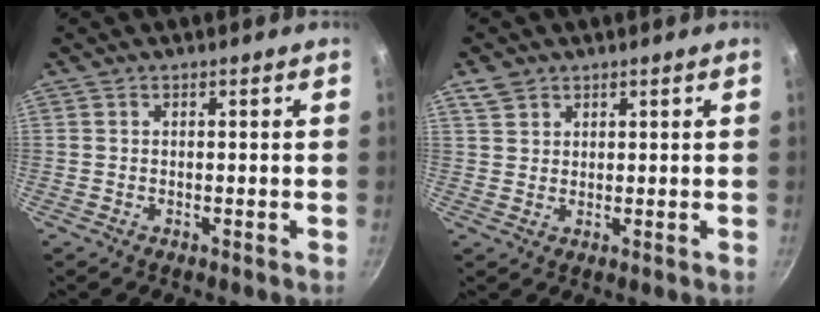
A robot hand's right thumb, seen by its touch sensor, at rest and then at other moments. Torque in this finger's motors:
{"motor_torque": [-0.73, 0.56, -0.34, 0.33, -0.02]}